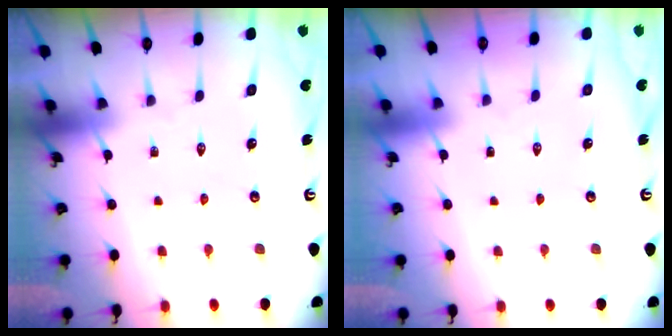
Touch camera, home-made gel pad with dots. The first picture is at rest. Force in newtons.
{"total": 1.6, "press": 1.6, "slide": 0.1}